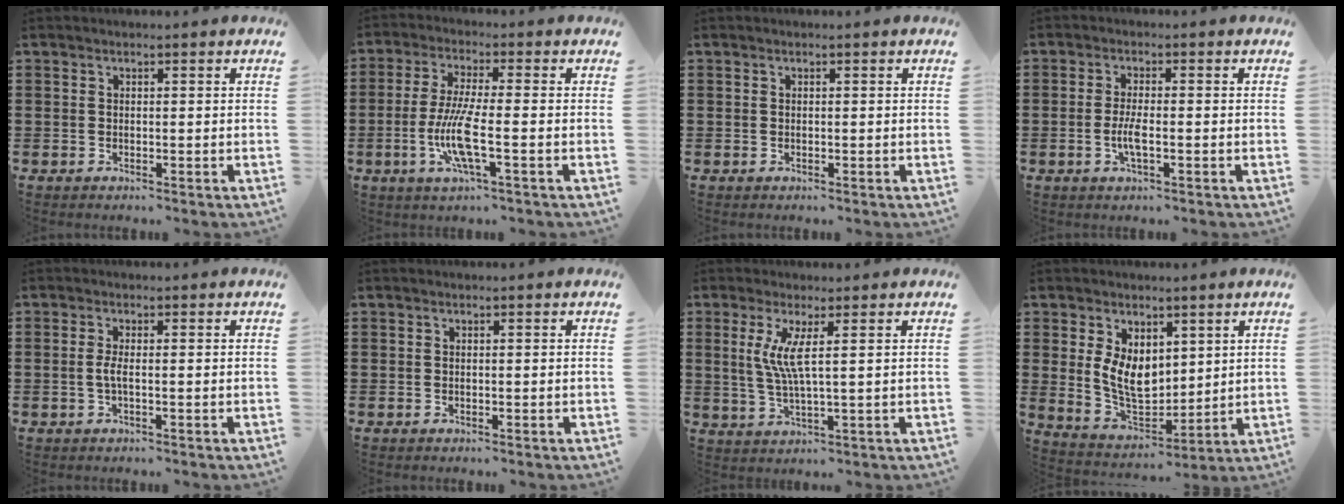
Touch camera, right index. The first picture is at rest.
{"total": 8.4, "force": [-2.2, 1.3, 8.0], "torque": [-0.175, -0.018, -0.049]}
{"total": 0.0}
{"total": 3.3, "force": [-0.9, 0.7, 3.1], "torque": [-0.070, -0.006, -0.020]}
{"total": 2.0, "force": [-0.4, 0.2, 1.9], "torque": [-0.051, -0.007, -0.012]}
{"total": 0.0}
{"total": 5.4, "force": [1.4, 0.2, 5.2], "torque": [-0.112, -0.009, 0.020]}
{"total": 7.8, "force": [2.3, 5.3, 5.3], "torque": [-0.103, -0.002, 0.043]}